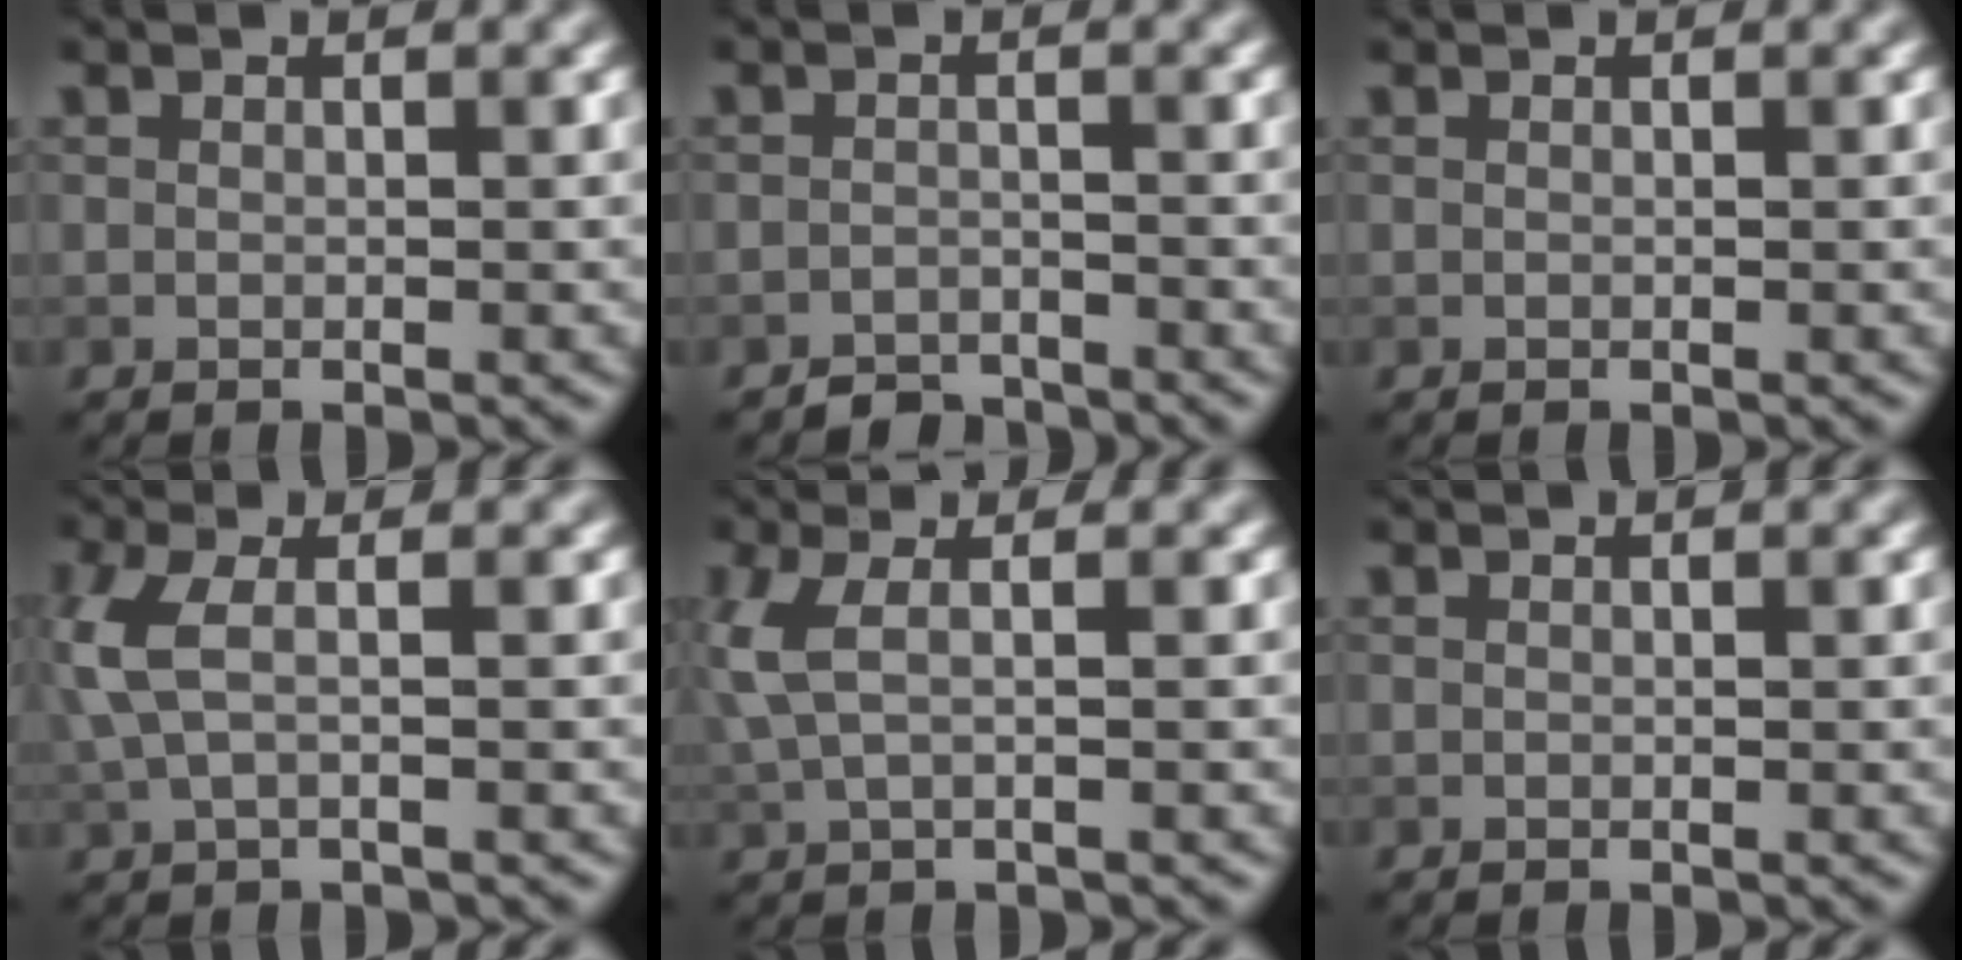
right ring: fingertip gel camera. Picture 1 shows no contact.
{"total": 1.7, "force": [-1.7, 0.5, 0.0], "torque": [0.005, 0.007, -0.031]}
{"total": 0.0}
{"total": 3.4, "force": [0.3, 1.2, 3.1], "torque": [-0.080, 0.007, 0.002]}
{"total": 2.8, "force": [0.5, 0.9, 2.7], "torque": [-0.062, 0.006, 0.007]}
{"total": 0.0}